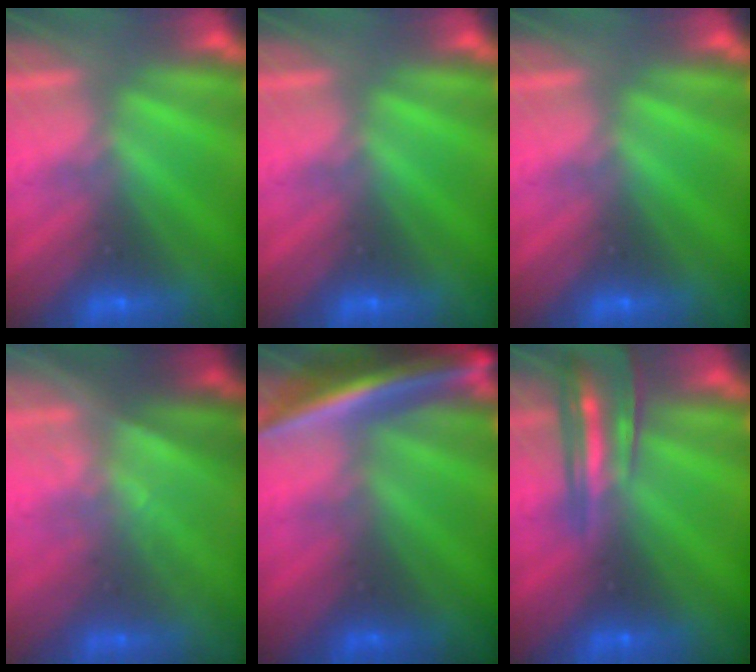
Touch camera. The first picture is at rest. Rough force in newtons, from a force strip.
{"total": 0.0}
{"total": 0.0}
{"total": 1.5}
{"total": 5.7}
{"total": 7.6}